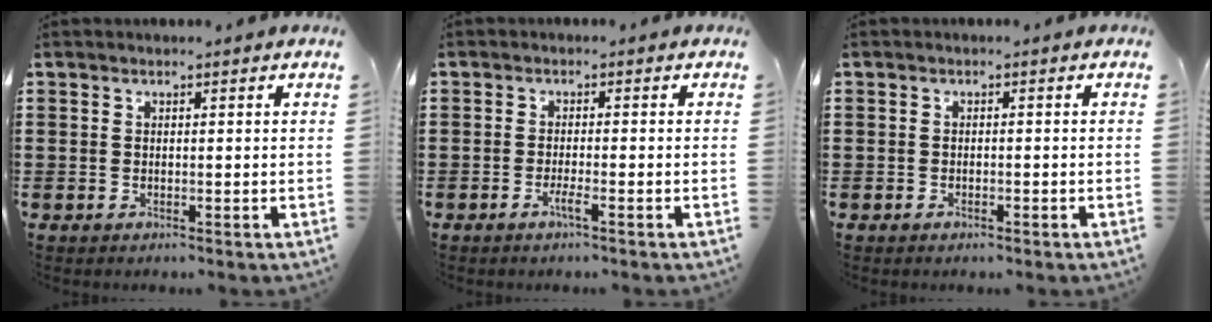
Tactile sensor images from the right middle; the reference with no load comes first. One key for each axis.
{"total": 2.1, "fx": -1.3, "fy": 0.0, "fz": 1.7, "tx": -0.031, "ty": -0.002, "tz": -0.022}
{"total": 0.8, "fx": -0.7, "fy": 0.3, "fz": 0.2, "tx": -0.006, "ty": -0.001, "tz": -0.013}